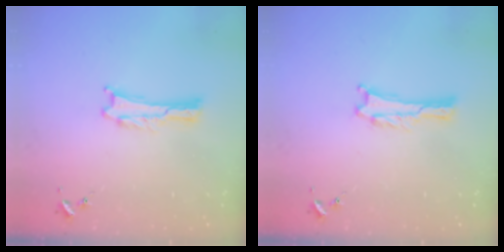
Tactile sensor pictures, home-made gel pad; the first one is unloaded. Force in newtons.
{"total": 0.5, "press": 0.5, "slide": 0.1}